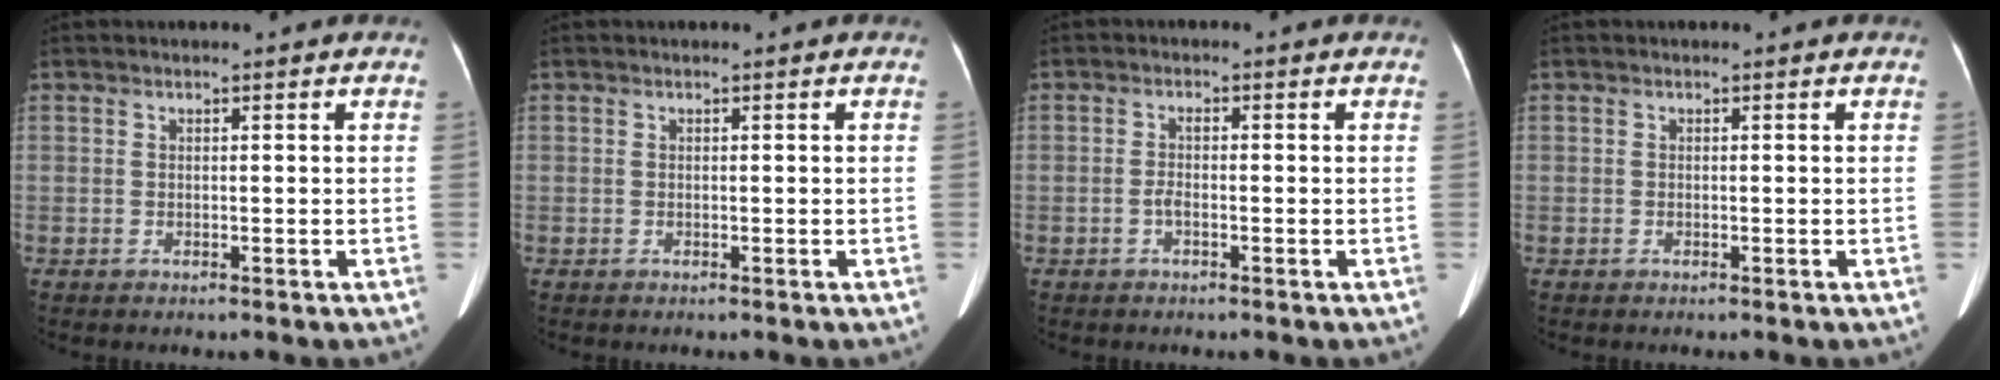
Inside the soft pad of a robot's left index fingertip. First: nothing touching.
{"total": 0.0}
{"total": 1.5, "force": [-0.7, 0.3, 1.2], "torque": [-0.022, 0.000, -0.013]}
{"total": 0.0}